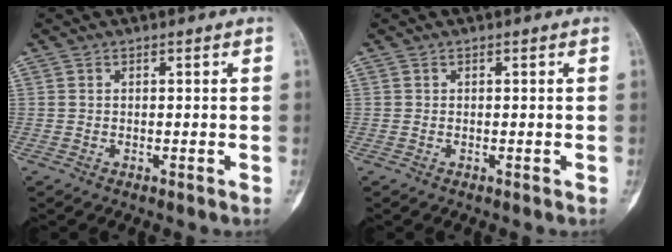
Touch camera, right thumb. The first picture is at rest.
{"total": 0.0}